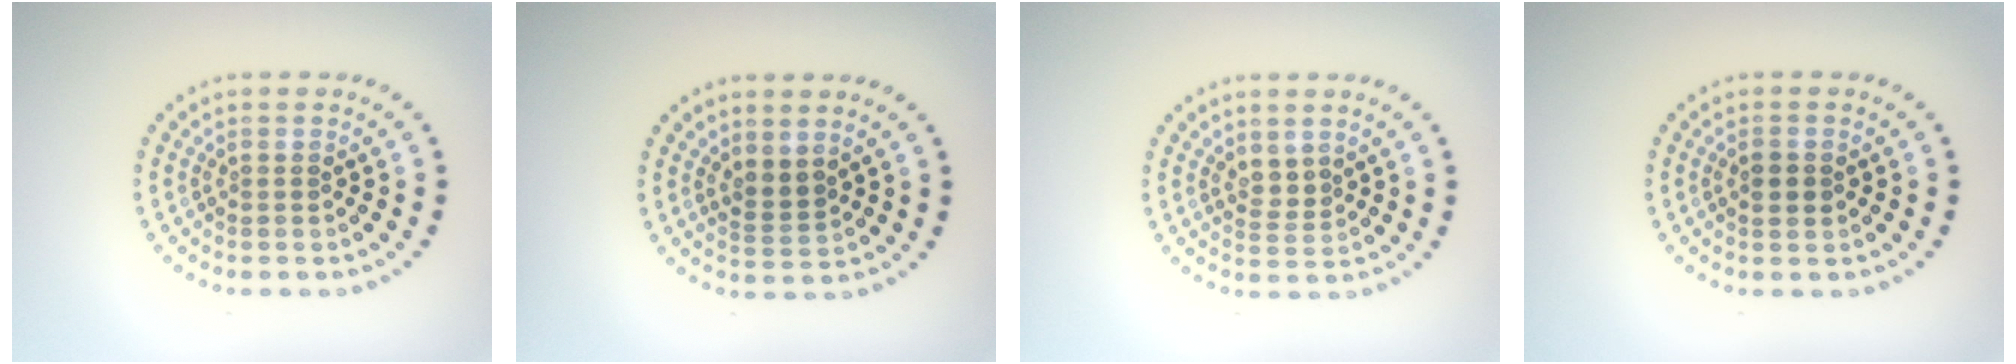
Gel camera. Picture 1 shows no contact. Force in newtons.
{"total": 1.8, "press": 1.5, "slide": 1.1}
{"total": 1.7, "press": 1.3, "slide": 1.1}
{"total": 2.0, "press": 2.0, "slide": 0.0}